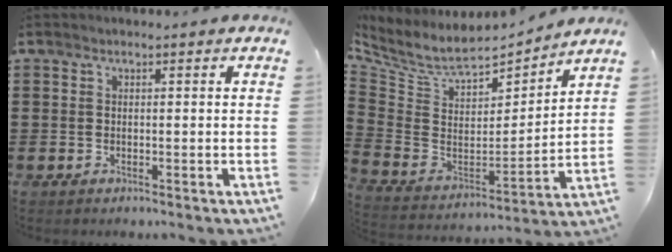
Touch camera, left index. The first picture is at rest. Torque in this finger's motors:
{"motor_torque": [1.34, -0.80, 0.29, 0.04]}